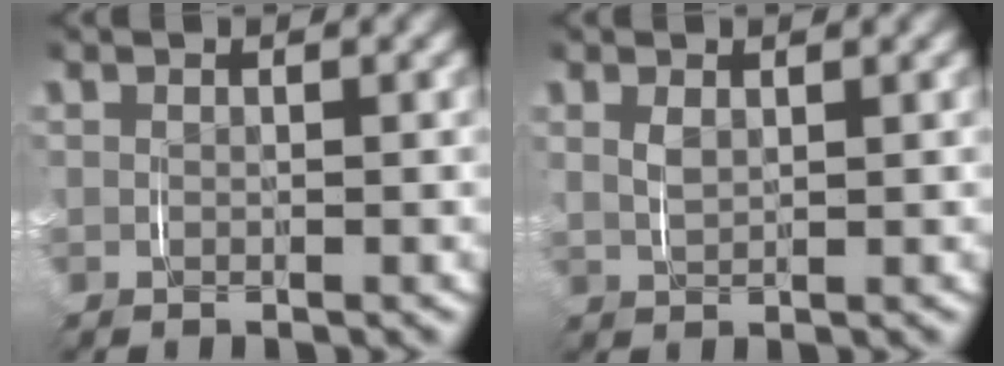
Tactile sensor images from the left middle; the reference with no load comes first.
{"total": 0.9, "force": [0.5, -0.1, 0.7], "torque": [-0.016, -0.003, 0.015]}